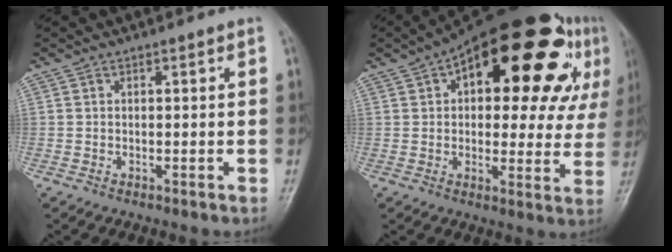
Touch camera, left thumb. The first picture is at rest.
{"total": 28.1, "force": [11.0, 13.2, 22.2], "torque": [-0.274, 0.025, 0.151]}